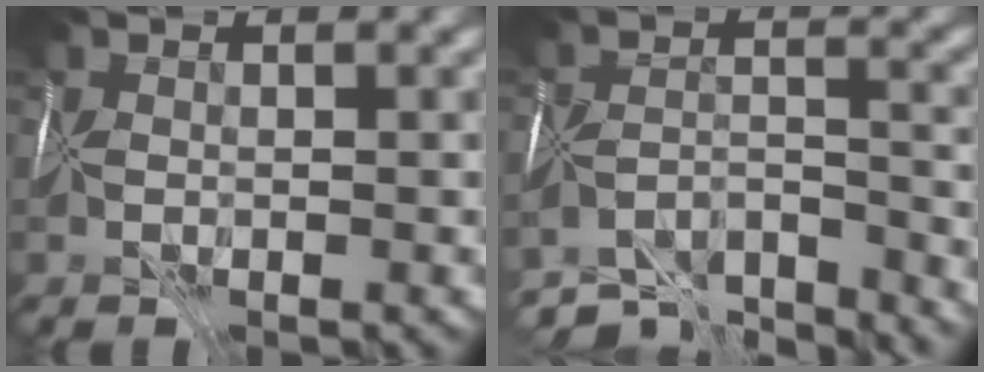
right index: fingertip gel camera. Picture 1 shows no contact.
{"total": 8.9, "force": [-8.6, 1.7, 1.7], "torque": [-0.021, -0.002, -0.124]}